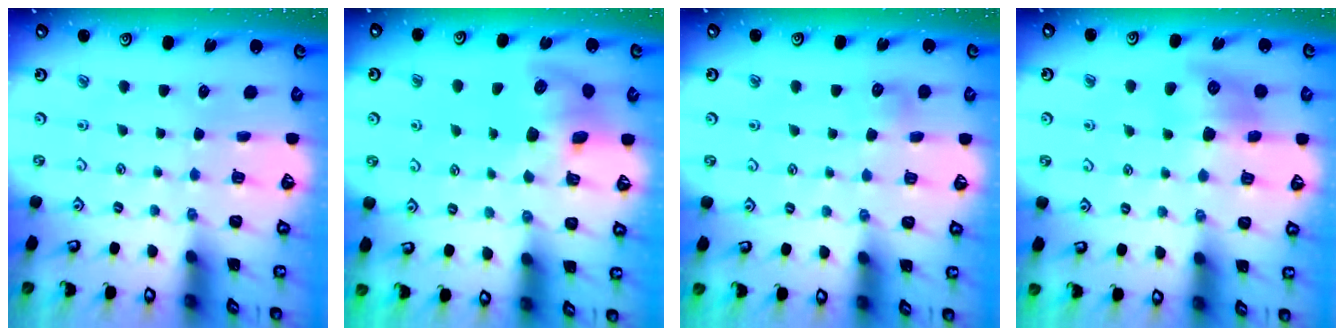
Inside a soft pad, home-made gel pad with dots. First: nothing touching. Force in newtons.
{"total": 9.4, "press": 9.3, "slide": 0.8}
{"total": 5.7, "press": 5.6, "slide": 0.7}
{"total": 9.7, "press": 9.7, "slide": 0.4}